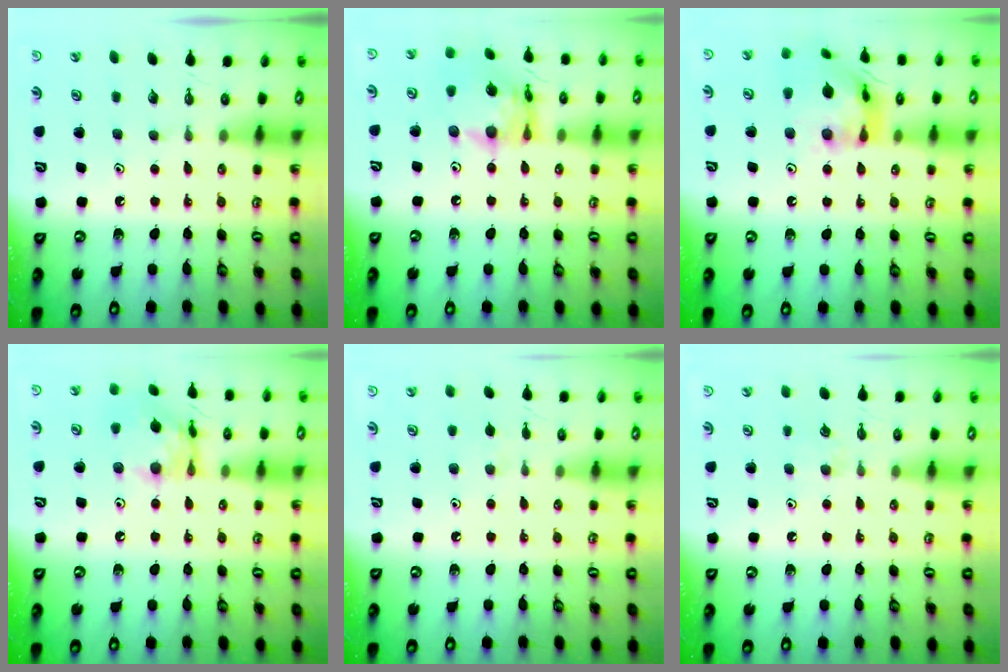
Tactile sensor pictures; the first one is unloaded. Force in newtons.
{"total": 14.7, "press": 14.6, "slide": 1.5}
{"total": 14.5, "press": 14.4, "slide": 1.6}
{"total": 13.1, "press": 13.0, "slide": 1.0}
{"total": 4.3, "press": 4.2, "slide": 0.6}
{"total": 3.5, "press": 3.4, "slide": 0.6}